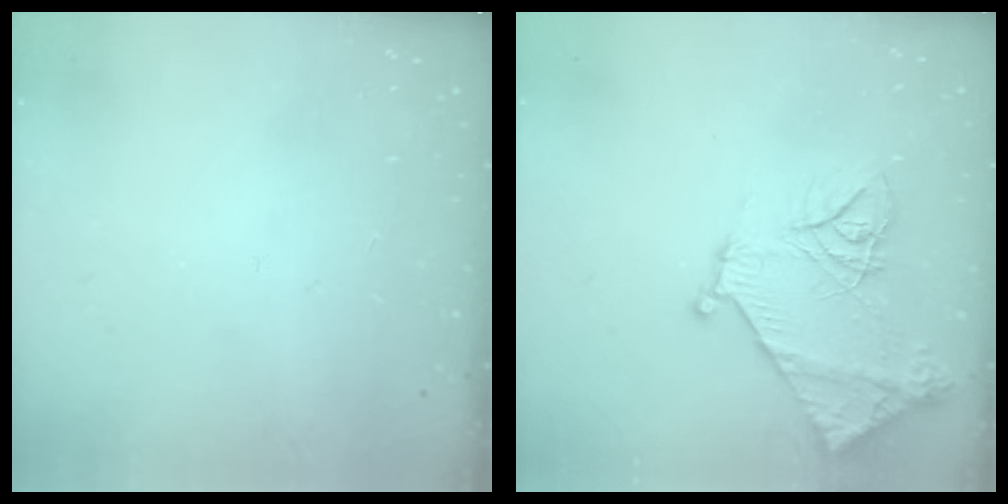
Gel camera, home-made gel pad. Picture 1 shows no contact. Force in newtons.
{"total": 14.8, "press": 14.7, "slide": 1.6}